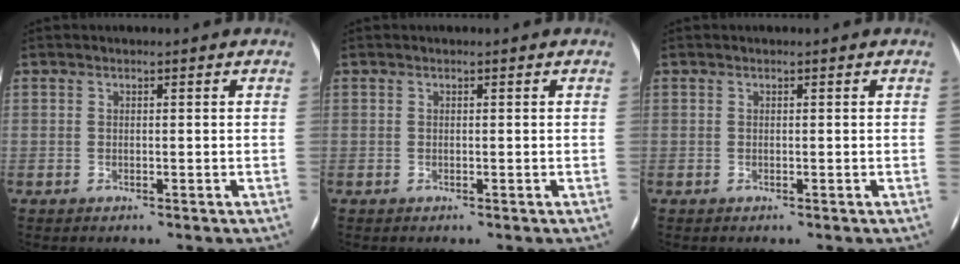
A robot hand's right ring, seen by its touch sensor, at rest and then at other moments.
{"total": 0.0}
{"total": 0.0}